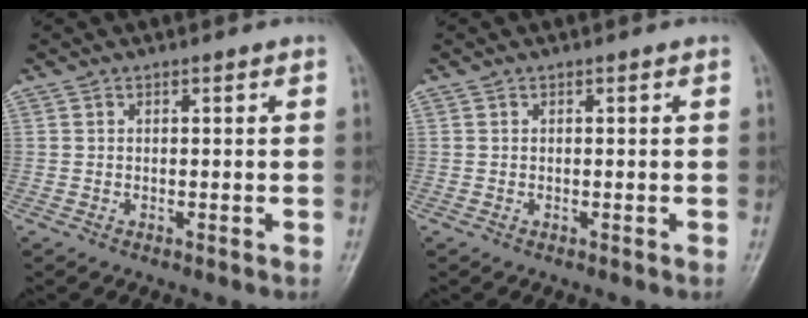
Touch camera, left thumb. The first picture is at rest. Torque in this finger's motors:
{"motor_torque": [0.01, 0.01, 0.00, 0.00, 0.00]}